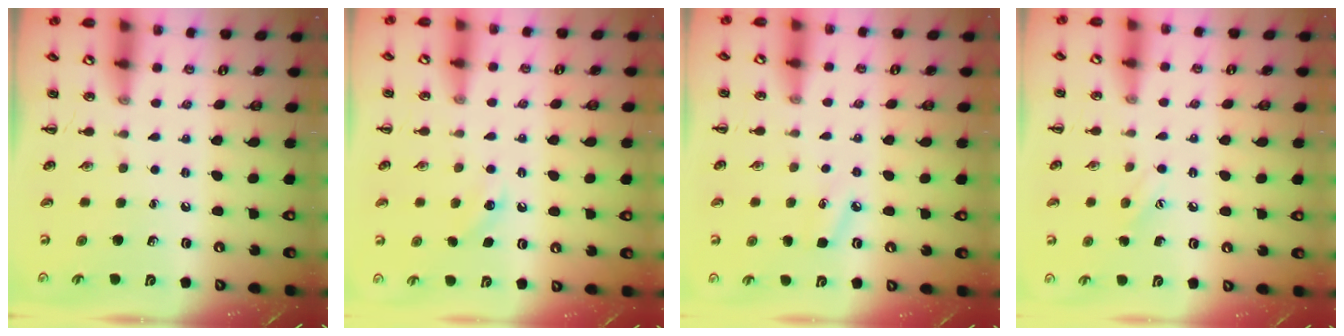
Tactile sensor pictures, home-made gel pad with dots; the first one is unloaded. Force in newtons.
{"total": 4.6, "press": 4.4, "slide": 1.3}
{"total": 5.2, "press": 5.0, "slide": 1.4}
{"total": 6.5, "press": 6.3, "slide": 1.7}